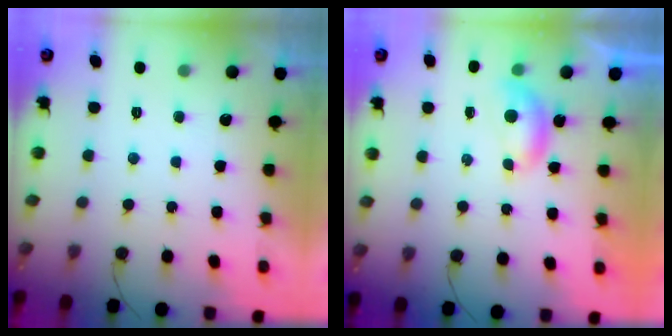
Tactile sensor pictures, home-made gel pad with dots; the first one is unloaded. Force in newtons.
{"total": 4.8, "press": 4.7, "slide": 0.4}